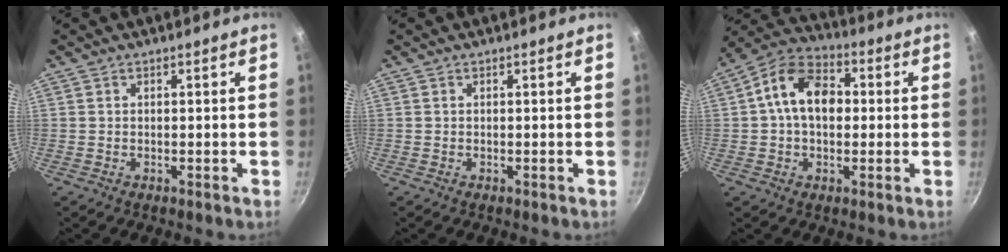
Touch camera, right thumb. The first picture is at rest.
{"total": 0.0}
{"total": 12.5, "force": [1.3, 8.6, 9.0], "torque": [-0.121, 0.028, 0.000]}